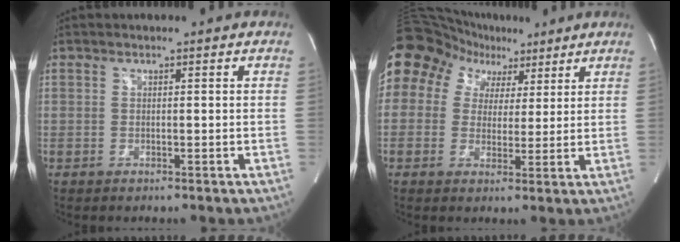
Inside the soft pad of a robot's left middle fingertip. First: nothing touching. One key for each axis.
{"total": 12.9, "fx": 6.9, "fy": 10.2, "fz": 3.8, "tx": -0.067, "ty": 0.064, "tz": 0.117}